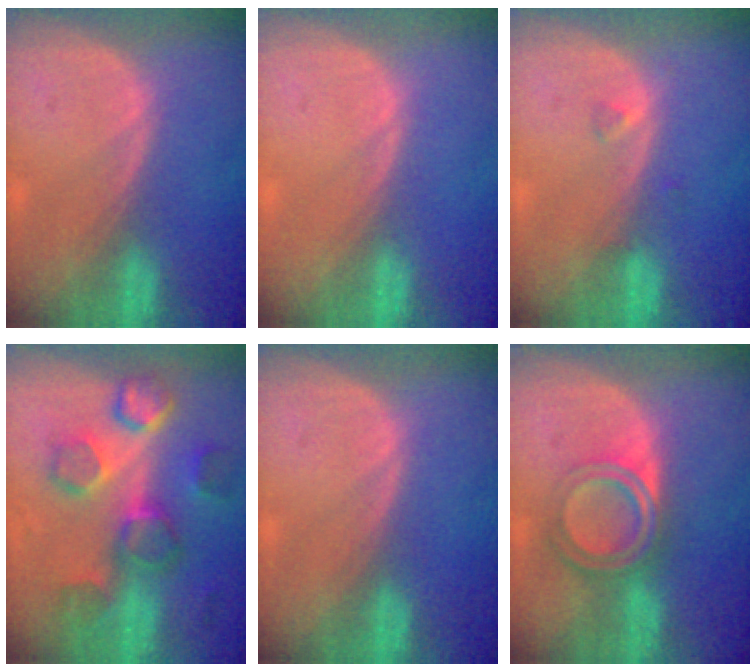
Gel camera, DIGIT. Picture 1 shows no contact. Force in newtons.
{"total": 0.0}
{"total": 1.0, "press": 1.0, "slide": 0.2}
{"total": 8.8, "press": 8.7, "slide": 1.4}
{"total": 0.0}
{"total": 6.3, "press": 5.3, "slide": 3.4}